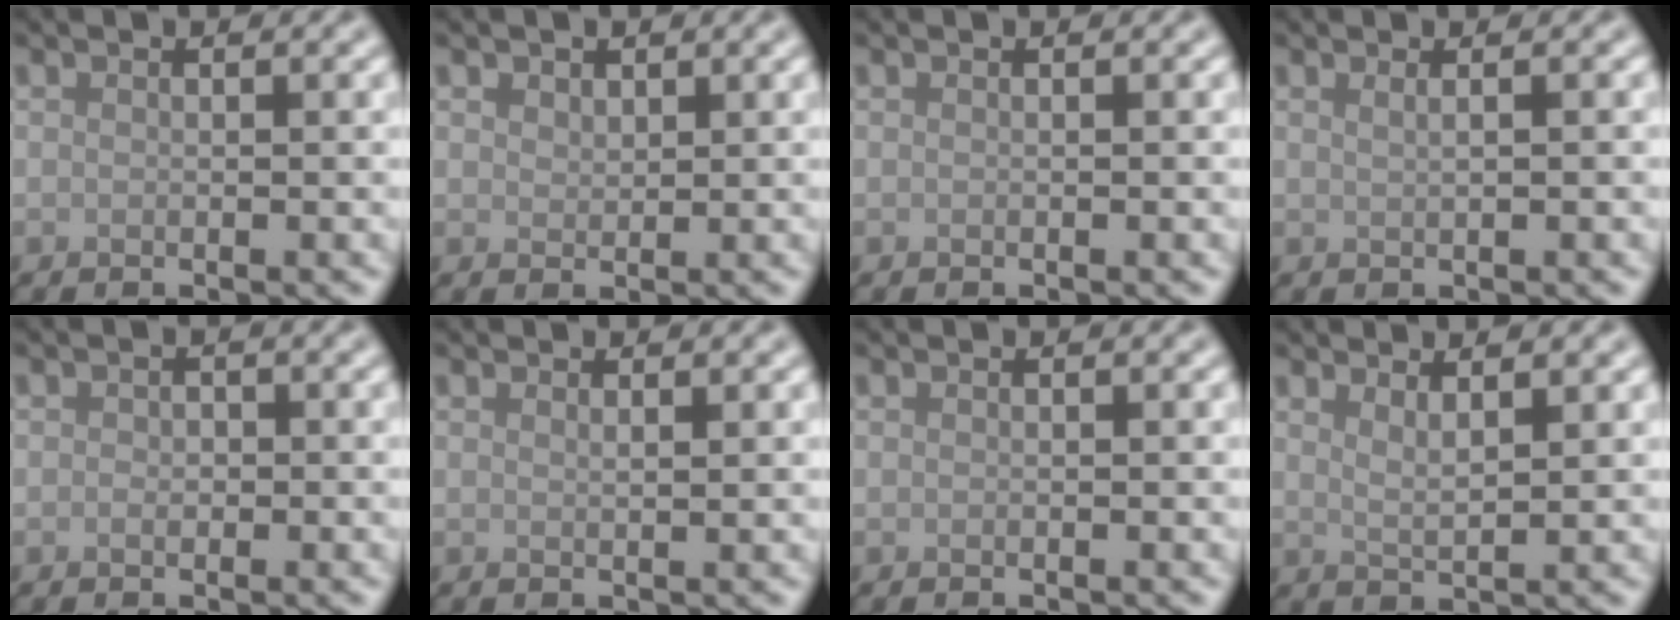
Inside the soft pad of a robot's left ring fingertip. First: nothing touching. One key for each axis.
{"total": 1.1, "fx": 0.8, "fy": 0.7, "fz": 0.2, "tx": -0.006, "ty": -0.003, "tz": 0.016}
{"total": 0.0}
{"total": 1.3, "fx": 0.6, "fy": 0.6, "fz": 0.9, "tx": -0.007, "ty": -0.004, "tz": 0.000}
{"total": 0.9, "fx": -0.1, "fy": 0.7, "fz": 0.6, "tx": -0.009, "ty": -0.003, "tz": -0.004}
{"total": 0.7, "fx": 0.5, "fy": 0.1, "fz": 0.4, "tx": 0.000, "ty": -0.001, "tz": 0.008}
{"total": 0.0}
{"total": 2.1, "fx": 1.5, "fy": 0.6, "fz": 1.4, "tx": -0.015, "ty": -0.003, "tz": 0.025}